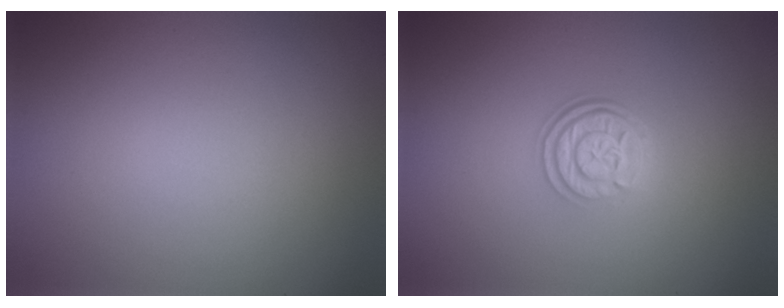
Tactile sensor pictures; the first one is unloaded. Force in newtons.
{"total": 3.1, "press": 2.5, "slide": 1.8}